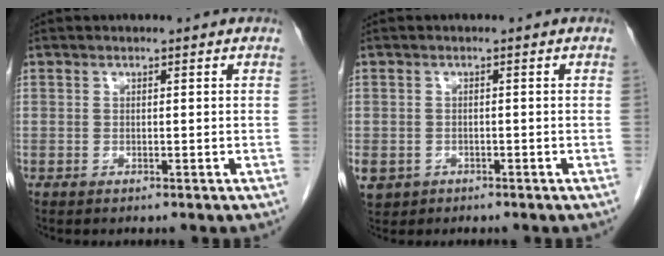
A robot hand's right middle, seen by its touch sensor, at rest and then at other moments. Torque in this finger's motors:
{"motor_torque": [0.32, -0.24, 0.04, 0.00]}